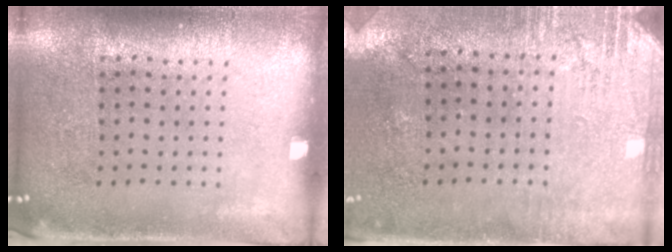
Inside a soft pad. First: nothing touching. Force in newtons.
{"total": 2.7, "press": 2.3, "slide": 1.4}